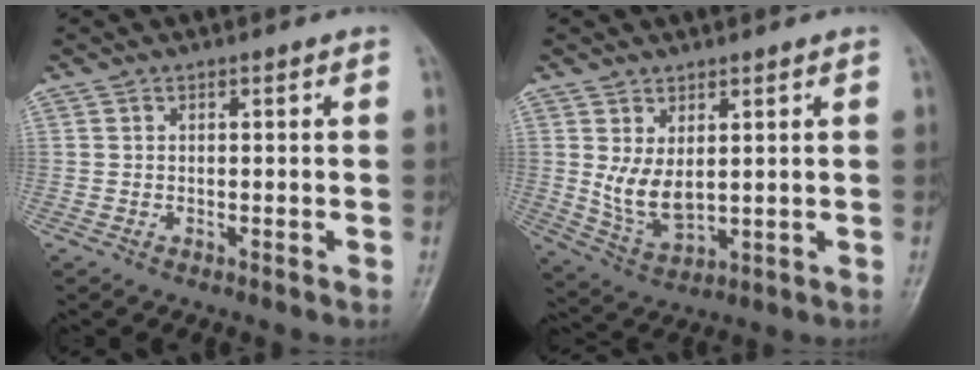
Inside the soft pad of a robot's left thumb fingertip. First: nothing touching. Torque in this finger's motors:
{"motor_torque": [1.00, 0.76, 0.58, -0.46, 0.29]}